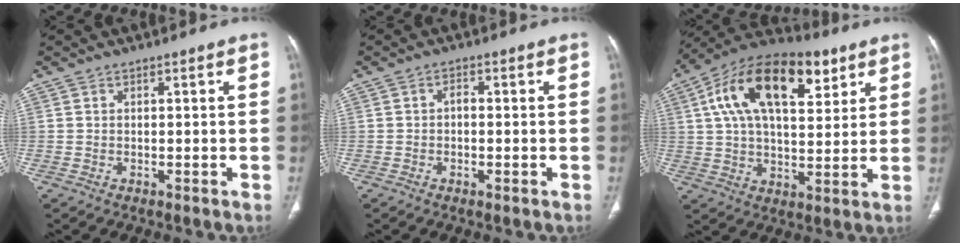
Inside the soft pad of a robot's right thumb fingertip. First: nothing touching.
{"total": 2.1, "force": [-0.3, 1.0, 1.8], "torque": [-0.028, 0.004, -0.008]}
{"total": 21.6, "force": [8.6, 10.9, 16.5], "torque": [-0.264, 0.003, 0.139]}